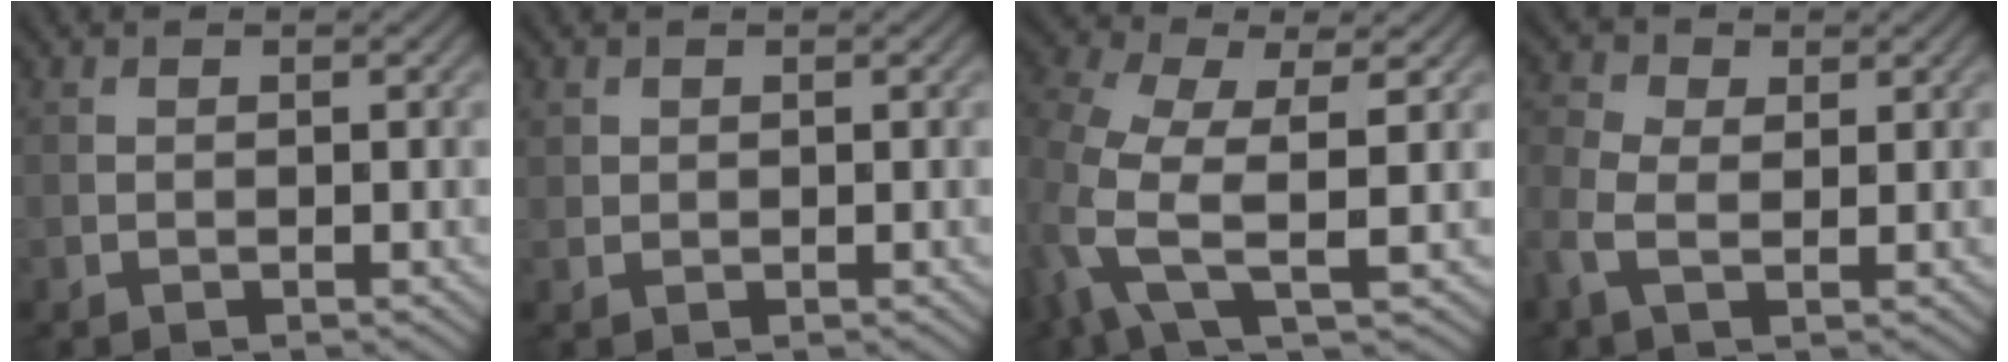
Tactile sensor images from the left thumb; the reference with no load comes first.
{"total": 1.0, "force": [0.6, 0.8, 0.2], "torque": [-0.006, -0.002, 0.015]}
{"total": 8.0, "force": [0.1, 3.5, 7.3], "torque": [-0.176, -0.001, -0.008]}
{"total": 4.6, "force": [-0.4, 2.9, 3.6], "torque": [-0.102, 0.007, -0.017]}